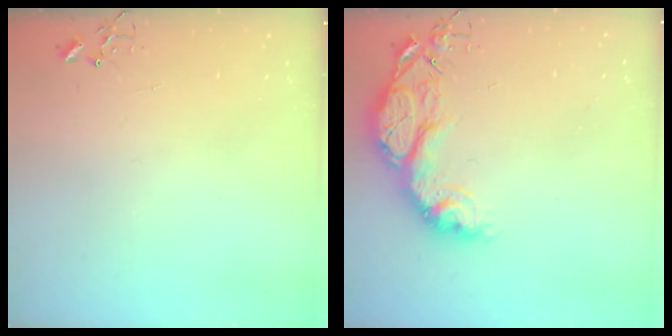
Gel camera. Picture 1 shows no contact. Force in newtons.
{"total": 16.4, "press": 16.4, "slide": 1.4}